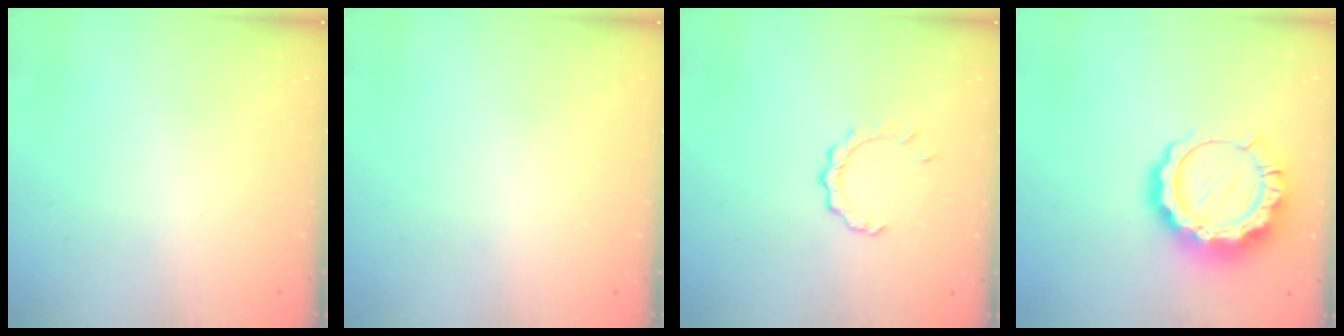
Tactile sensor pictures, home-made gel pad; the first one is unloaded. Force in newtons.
{"total": 0.0}
{"total": 4.1, "press": 4.1, "slide": 0.5}
{"total": 14.8, "press": 14.7, "slide": 1.2}